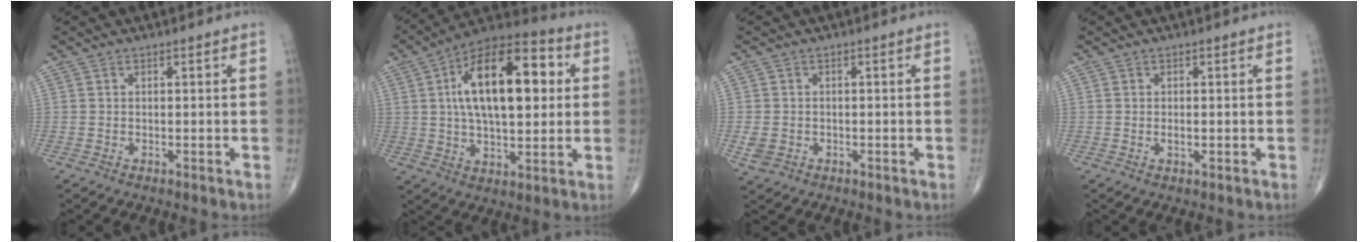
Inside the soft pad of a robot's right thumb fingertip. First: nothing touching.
{"total": 21.2, "force": [4.1, 10.2, 18.2], "torque": [-0.273, 0.017, 0.057]}
{"total": 3.0, "force": [-0.8, 2.3, 1.6], "torque": [-0.038, 0.001, -0.010]}
{"total": 1.0, "force": [-0.1, 0.5, 0.9], "torque": [-0.016, -0.001, -0.002]}